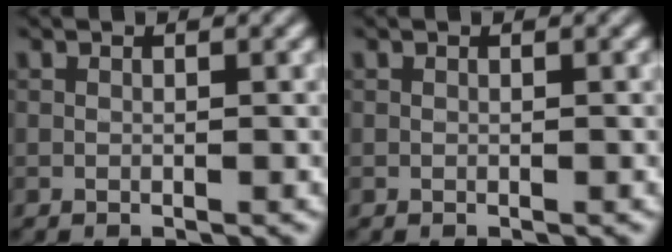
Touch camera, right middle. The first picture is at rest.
{"total": 0.0}